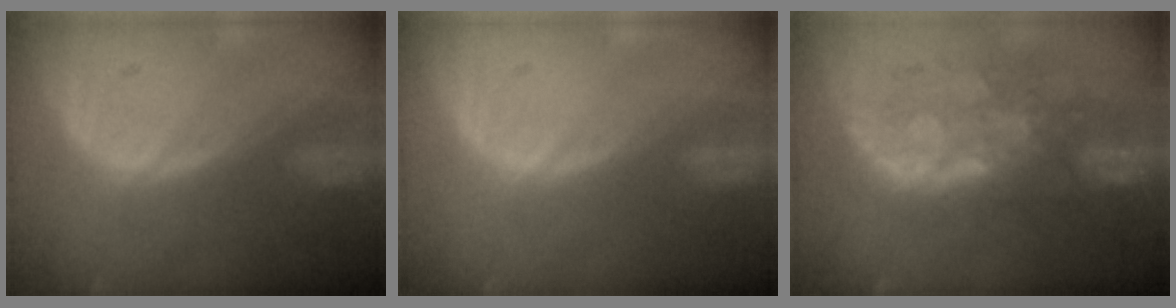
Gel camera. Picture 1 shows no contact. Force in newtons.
{"total": 0.0}
{"total": 9.5, "press": 8.8, "slide": 3.6}